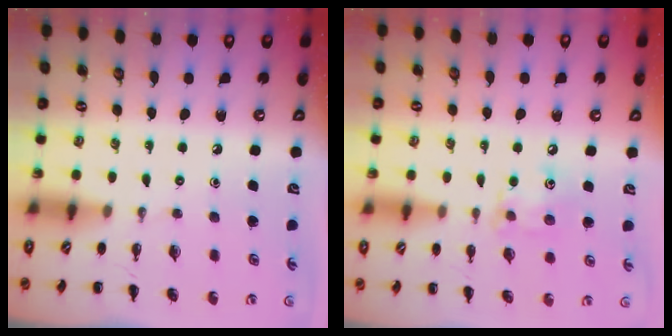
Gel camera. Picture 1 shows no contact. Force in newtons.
{"total": 7.9, "press": 7.8, "slide": 0.9}